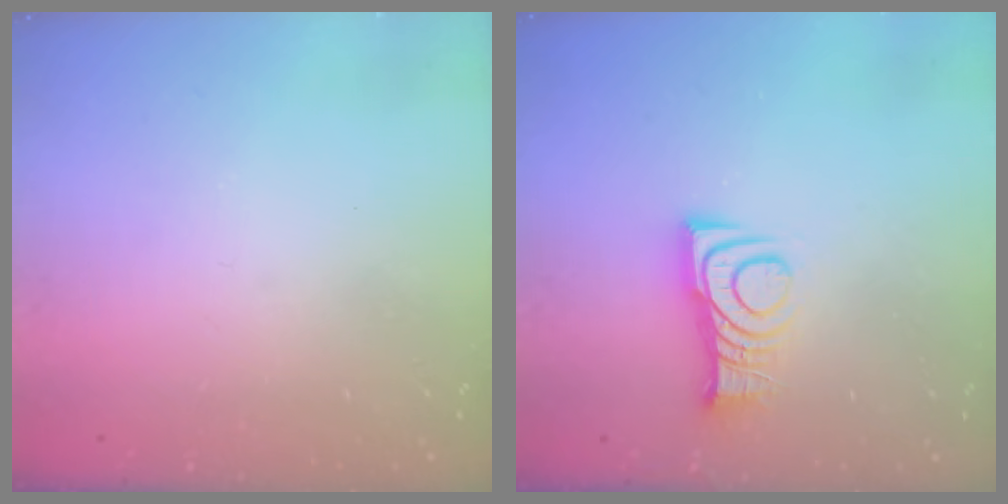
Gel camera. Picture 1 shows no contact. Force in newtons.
{"total": 8.7, "press": 8.7, "slide": 0.8}